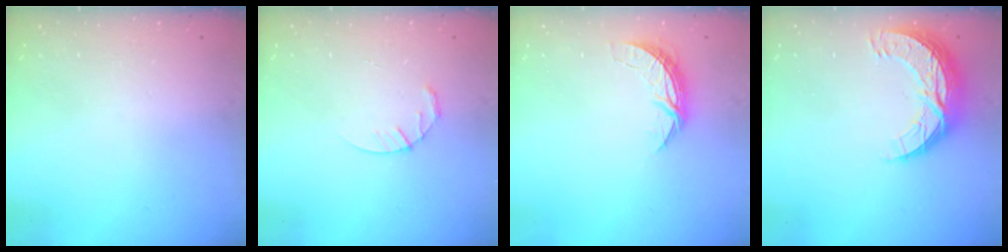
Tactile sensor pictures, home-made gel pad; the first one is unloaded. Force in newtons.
{"total": 3.9, "press": 3.9, "slide": 0.5}
{"total": 6.5, "press": 6.5, "slide": 0.4}
{"total": 10.7, "press": 10.7, "slide": 0.7}